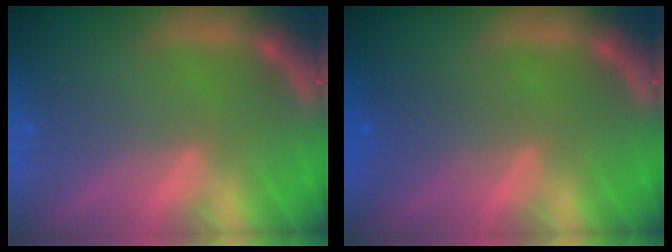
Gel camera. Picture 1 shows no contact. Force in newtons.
{"total": 1.9}